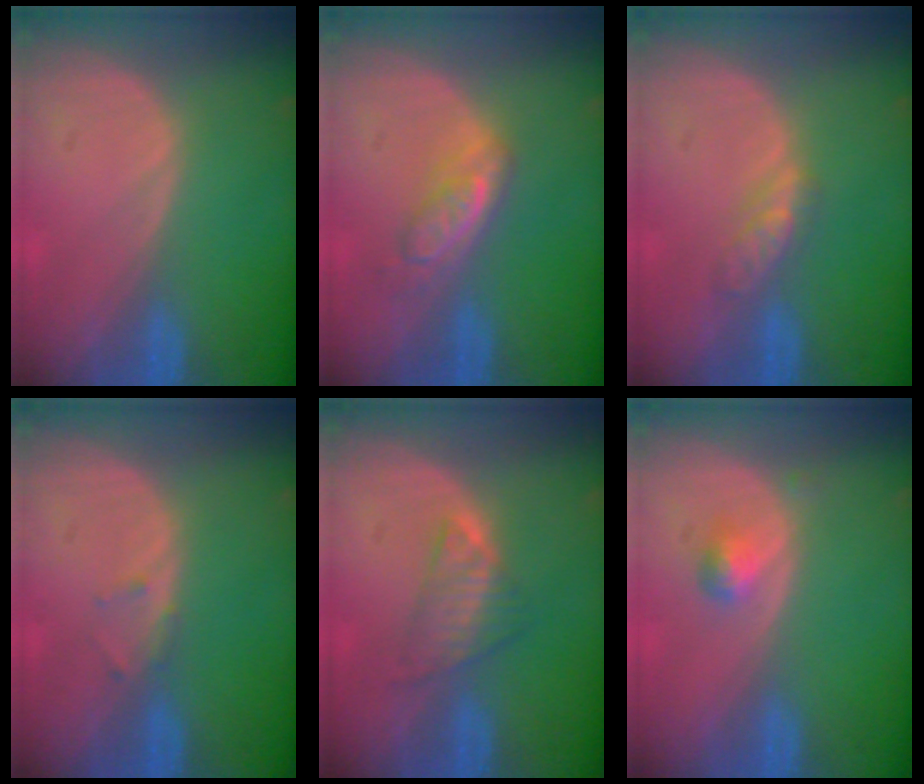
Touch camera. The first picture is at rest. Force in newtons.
{"total": 5.0, "press": 4.6, "slide": 2.0}
{"total": 3.5, "press": 3.3, "slide": 1.4}
{"total": 1.1, "press": 1.0, "slide": 0.2}
{"total": 4.0, "press": 4.0, "slide": 0.6}
{"total": 2.0, "press": 2.0, "slide": 0.2}